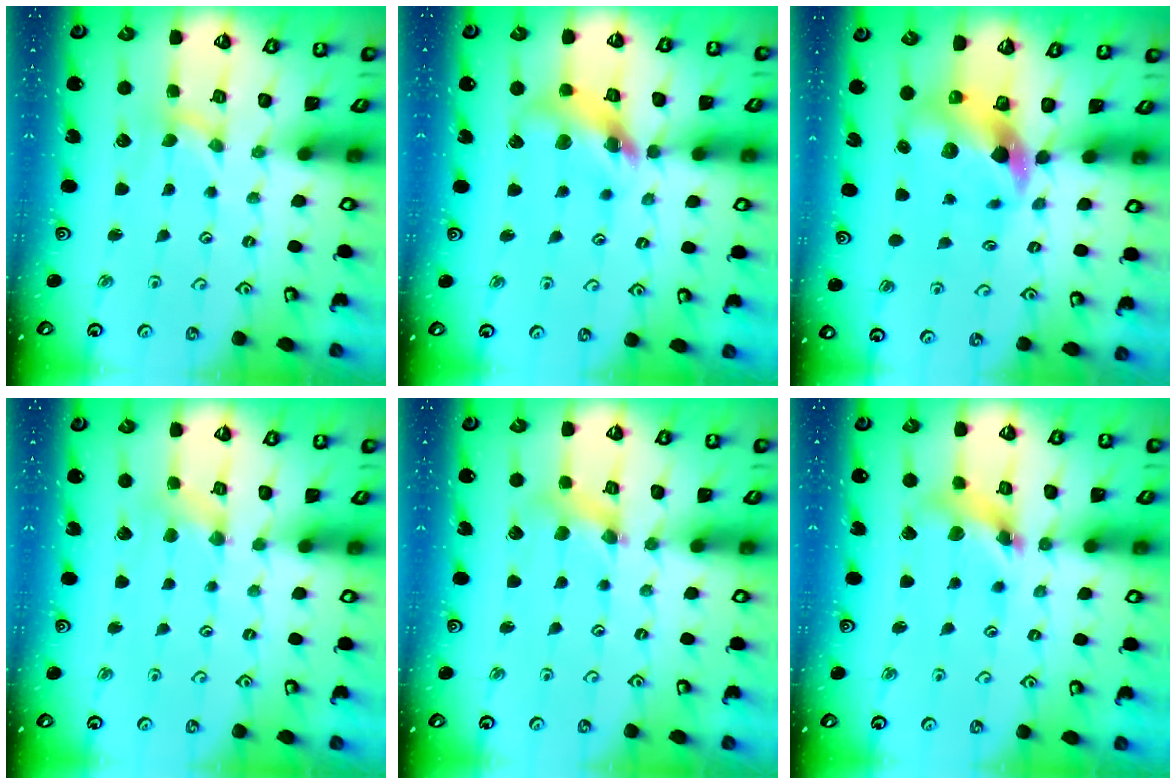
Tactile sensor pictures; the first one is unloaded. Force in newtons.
{"total": 13.2, "press": 13.1, "slide": 1.7}
{"total": 9.1, "press": 9.0, "slide": 1.7}
{"total": 3.8, "press": 3.8, "slide": 0.4}
{"total": 4.5, "press": 4.5, "slide": 0.6}
{"total": 10.0, "press": 9.9, "slide": 1.0}